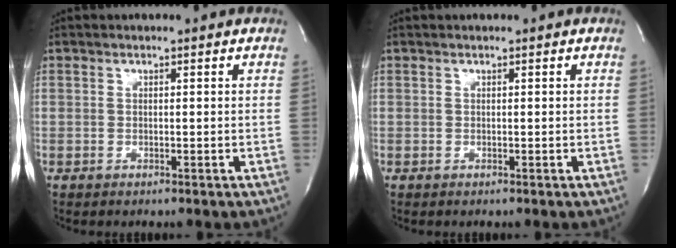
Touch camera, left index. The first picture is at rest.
{"total": 0.5, "force": [0.5, 0.0, 0.3], "torque": [-0.004, 0.011, 0.007]}